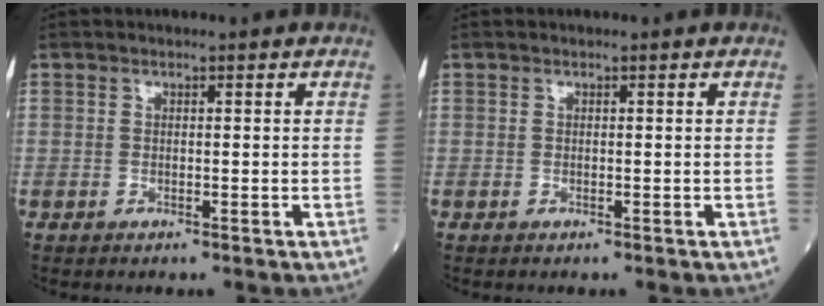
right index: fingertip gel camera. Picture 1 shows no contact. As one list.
[{"total": 0.0}]